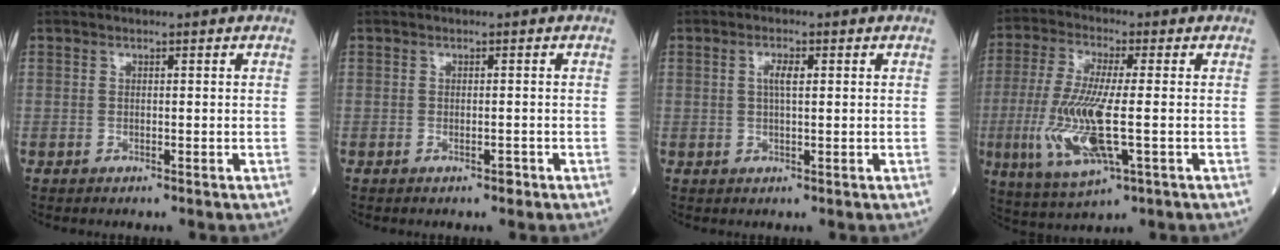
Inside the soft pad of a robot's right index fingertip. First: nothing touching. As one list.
[{"total": 1.1, "force": [-0.6, 0.4, 0.9], "torque": [-0.016, -0.001, -0.006]}, {"total": 2.3, "force": [0.6, 0.5, 2.2], "torque": [-0.045, 0.002, 0.010]}, {"total": 13.0, "force": [-2.4, 2.4, 12.6], "torque": [-0.273, -0.018, -0.044]}]